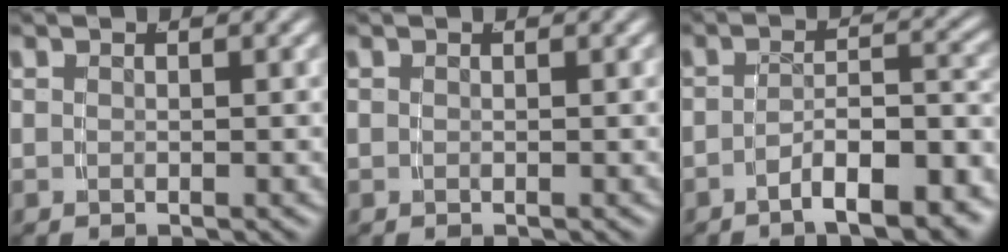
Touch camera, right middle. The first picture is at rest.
{"total": 0.0}
{"total": 6.6, "force": [-5.4, 1.5, 3.6], "torque": [-0.036, -0.008, -0.079]}